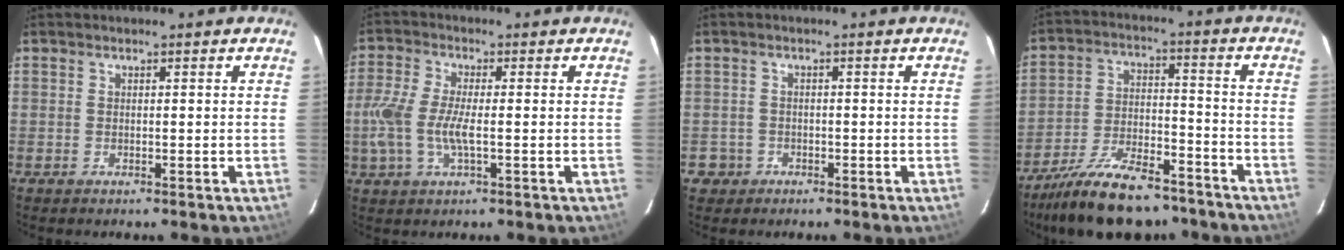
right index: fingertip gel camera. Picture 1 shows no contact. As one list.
[{"total": 8.2, "force": [-1.5, 2.6, 7.6], "torque": [-0.172, -0.001, -0.030]}, {"total": 3.2, "force": [-1.3, 2.9, 0.0], "torque": [-0.007, 0.015, -0.018]}, {"total": 18.7, "force": [-15.2, 6.4, 8.8], "torque": [-0.172, -0.011, -0.237]}]